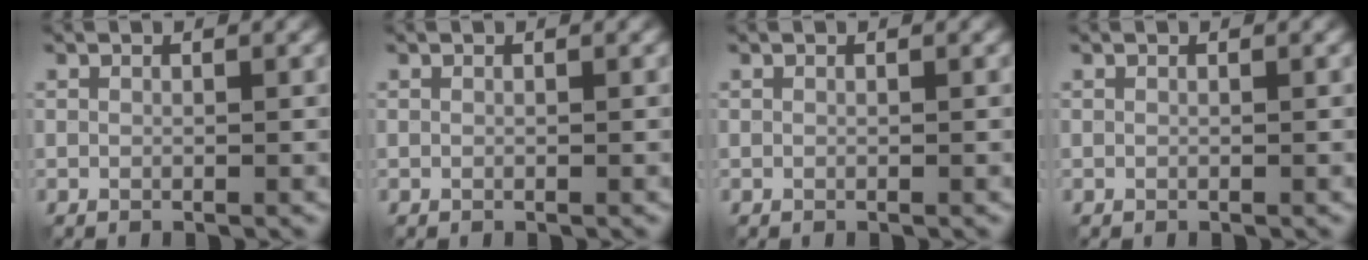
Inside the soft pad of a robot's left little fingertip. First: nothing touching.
{"total": 0.0}
{"total": 0.0}
{"total": 0.0}